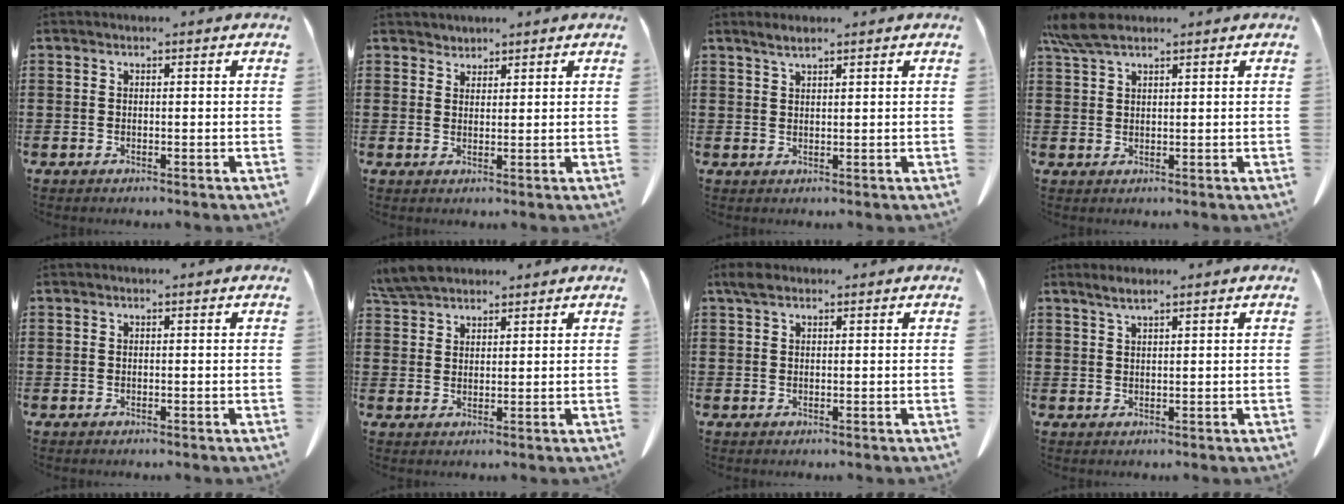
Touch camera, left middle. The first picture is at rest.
{"total": 1.8, "force": [1.7, 0.6, -0.2], "torque": [-0.002, 0.001, 0.035]}
{"total": 1.8, "force": [1.4, 0.1, 1.1], "torque": [-0.024, 0.000, 0.026]}
{"total": 4.8, "force": [3.3, 1.2, 3.2], "torque": [-0.078, 0.000, 0.060]}
{"total": 0.0}
{"total": 5.2, "force": [4.7, 1.4, 1.7], "torque": [-0.048, -0.004, 0.092]}
{"total": 1.6, "force": [1.0, 0.8, 1.1], "torque": [-0.026, 0.005, 0.018]}
{"total": 2.0, "force": [1.5, 0.1, 1.3], "torque": [-0.029, 0.001, 0.026]}